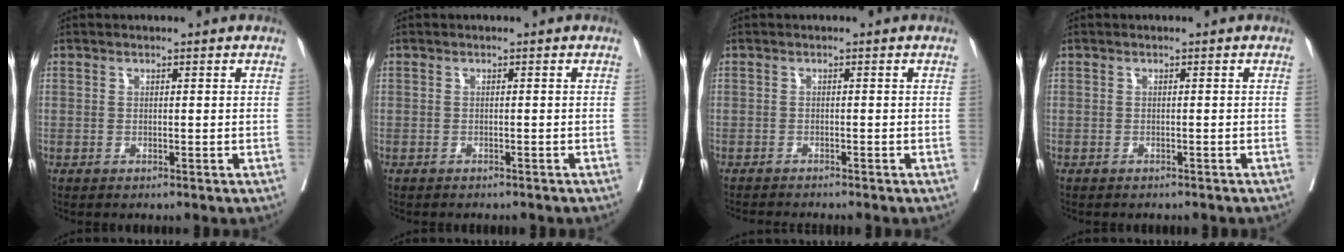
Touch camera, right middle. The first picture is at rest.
{"total": 3.5, "force": [-3.2, 0.7, 1.2], "torque": [-0.017, -0.003, -0.039]}
{"total": 4.9, "force": [-4.5, -0.2, 1.8], "torque": [-0.015, -0.009, -0.066]}
{"total": 3.1, "force": [-2.8, 0.8, 1.0], "torque": [-0.015, -0.003, -0.035]}